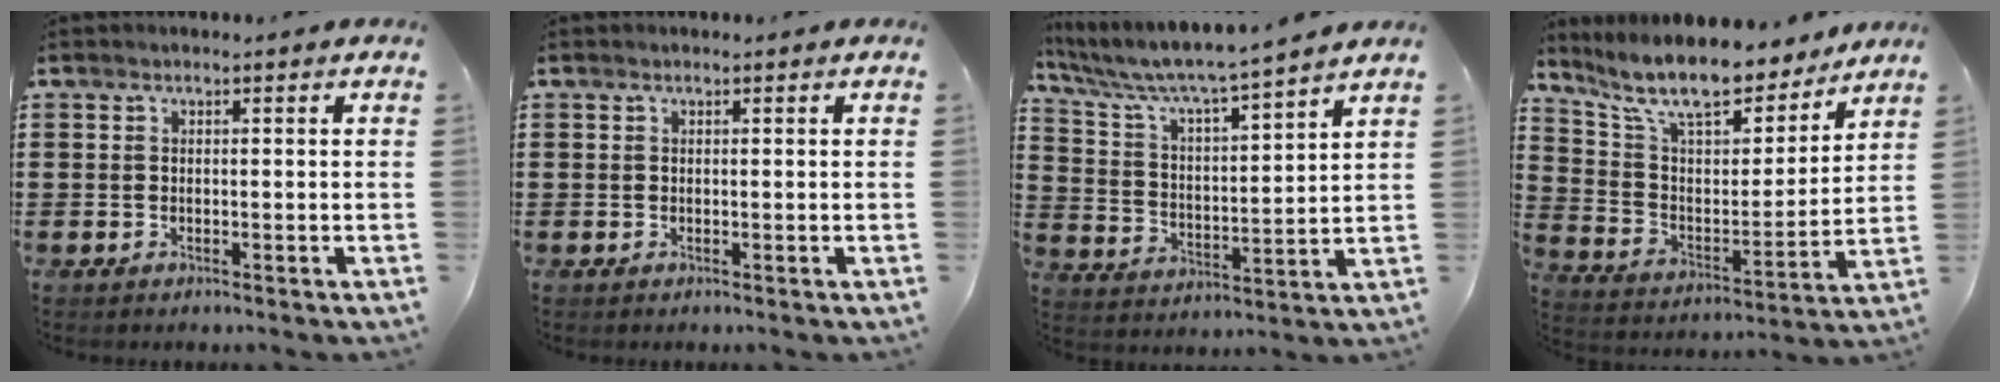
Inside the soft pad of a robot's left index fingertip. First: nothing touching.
{"total": 0.0}
{"total": 6.1, "force": [5.6, -0.1, 2.5], "torque": [-0.076, -0.040, 0.087]}
{"total": 11.3, "force": [9.7, 2.0, 5.4], "torque": [-0.136, -0.058, 0.168]}